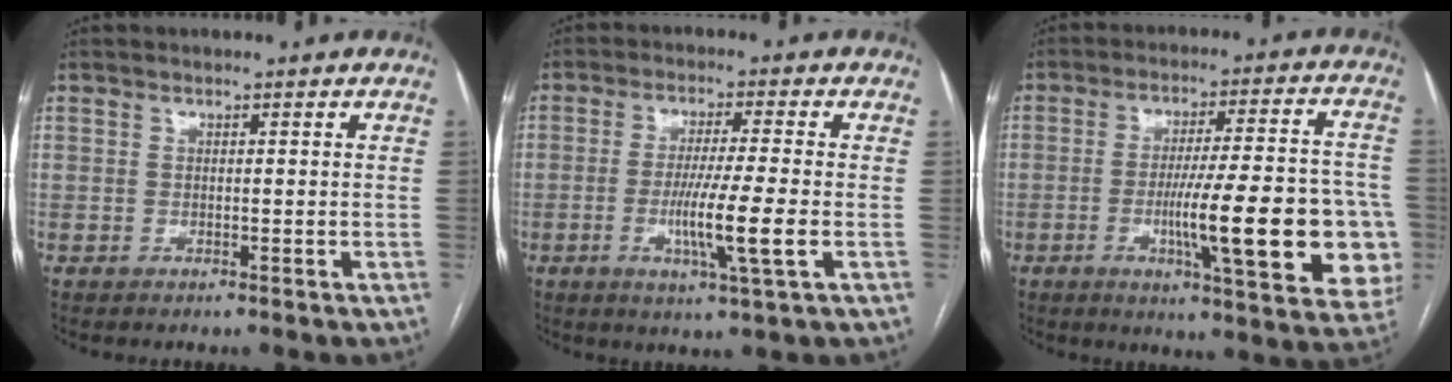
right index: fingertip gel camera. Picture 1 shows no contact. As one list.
[{"total": 8.8, "force": [-2.0, -0.6, 8.6], "torque": [-0.156, -0.020, -0.039]}, {"total": 20.3, "force": [-4.6, 2.9, 19.6], "torque": [-0.207, 0.014, -0.053]}]